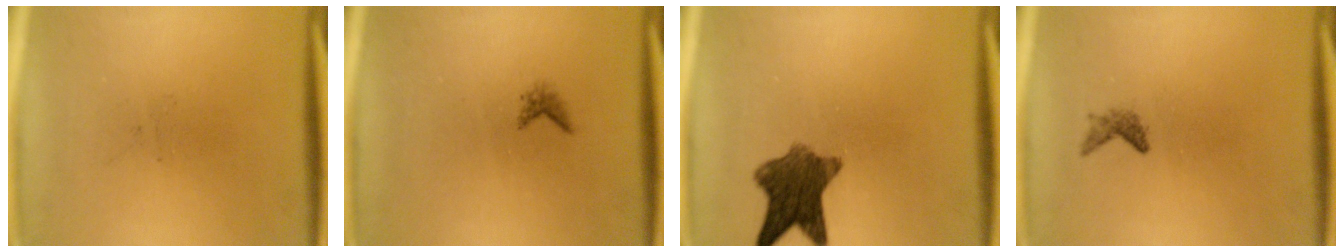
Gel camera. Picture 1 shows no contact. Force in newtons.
{"total": 0.9}
{"total": 8.4}
{"total": 1.1}